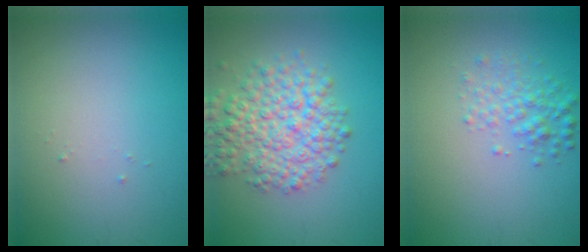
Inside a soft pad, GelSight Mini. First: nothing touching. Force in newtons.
{"total": 6.2, "press": 6.2, "slide": 0.2}
{"total": 2.4, "press": 2.4, "slide": 0.1}